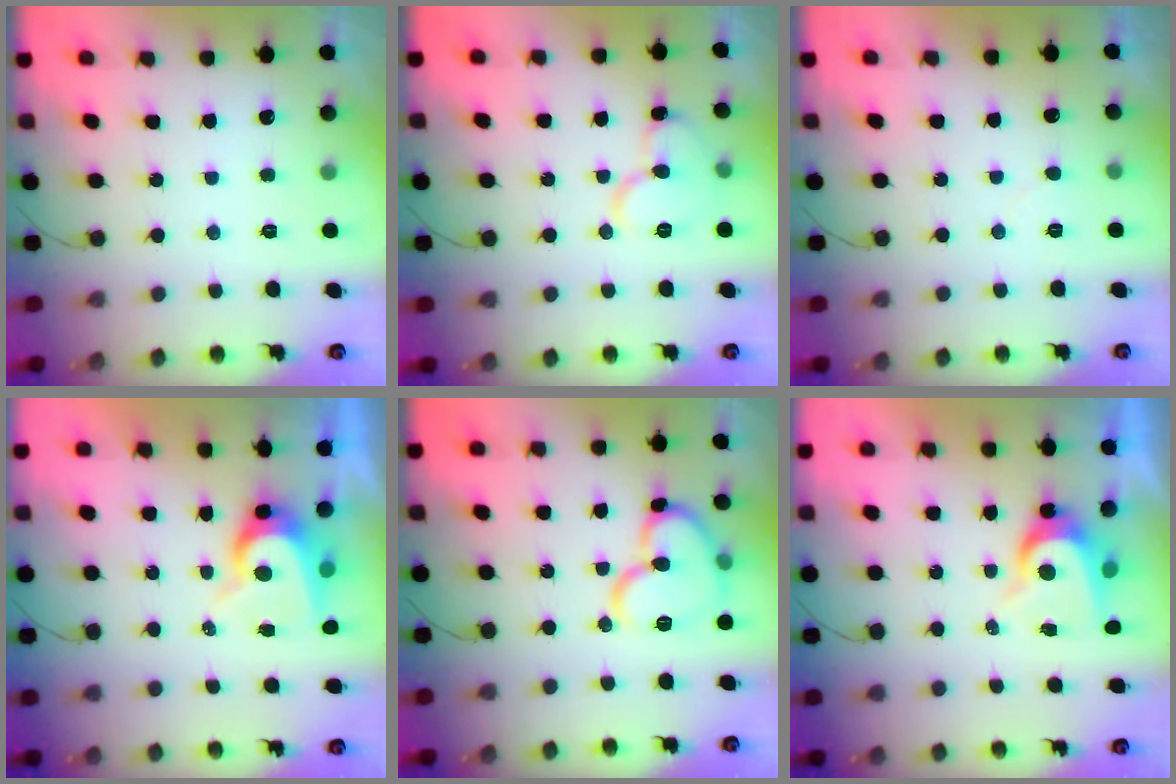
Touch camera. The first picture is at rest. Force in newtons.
{"total": 11.0, "press": 11.0, "slide": 1.0}
{"total": 3.8, "press": 3.8, "slide": 0.2}
{"total": 7.3, "press": 7.3, "slide": 0.4}
{"total": 13.8, "press": 13.7, "slide": 1.5}
{"total": 7.3, "press": 7.3, "slide": 0.5}